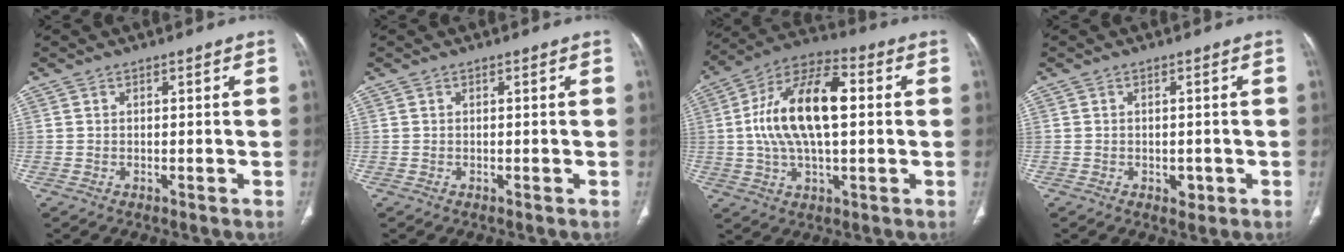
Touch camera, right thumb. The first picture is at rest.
{"total": 0.0}
{"total": 18.1, "force": [1.7, 8.6, 15.9], "torque": [-0.292, 0.026, 0.024]}
{"total": 1.9, "force": [-0.6, 1.3, 1.2], "torque": [-0.007, 0.001, -0.004]}